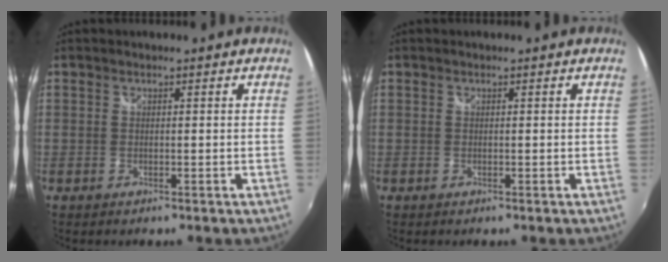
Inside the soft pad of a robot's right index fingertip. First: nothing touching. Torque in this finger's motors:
{"motor_torque": [0.00, 0.00, 0.01, 0.01]}